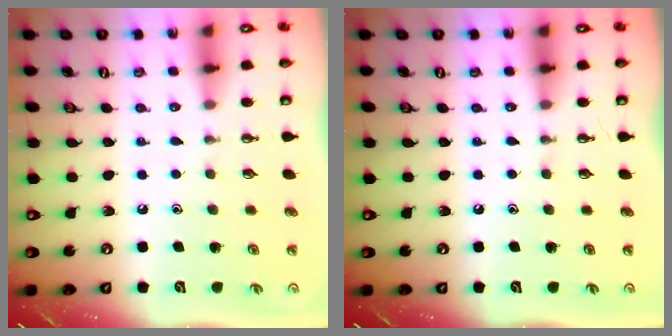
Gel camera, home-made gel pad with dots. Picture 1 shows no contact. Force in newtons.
{"total": 0.0}